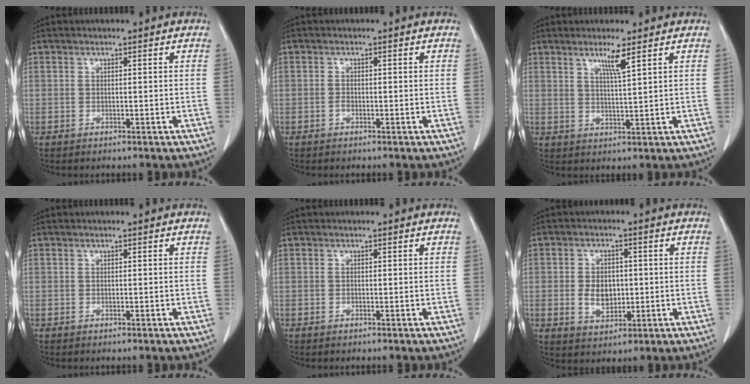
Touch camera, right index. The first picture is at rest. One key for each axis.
{"total": 0.6, "fx": -0.4, "fy": 0.2, "fz": 0.3, "tx": -0.005, "ty": 0.003, "tz": -0.008}
{"total": 3.6, "fx": 2.2, "fy": -0.6, "fz": 2.8, "tx": -0.054, "ty": -0.008, "tz": 0.044}
{"total": 0.0}
{"total": 0.0}
{"total": 5.2, "fx": -0.3, "fy": 3.6, "fz": 3.8, "tx": -0.070, "ty": 0.005, "tz": 0.004}